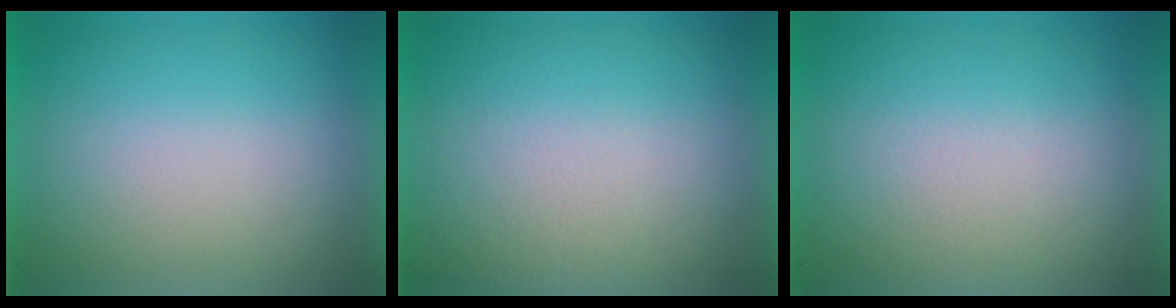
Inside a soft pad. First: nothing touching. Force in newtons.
{"total": 3.6}
{"total": 4.1}